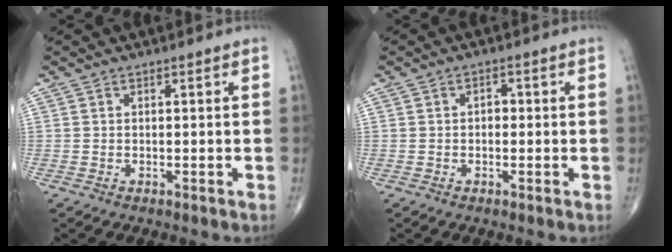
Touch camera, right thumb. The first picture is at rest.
{"total": 1.7, "force": [0.0, 1.1, 1.3], "torque": [-0.015, 0.007, -0.004]}